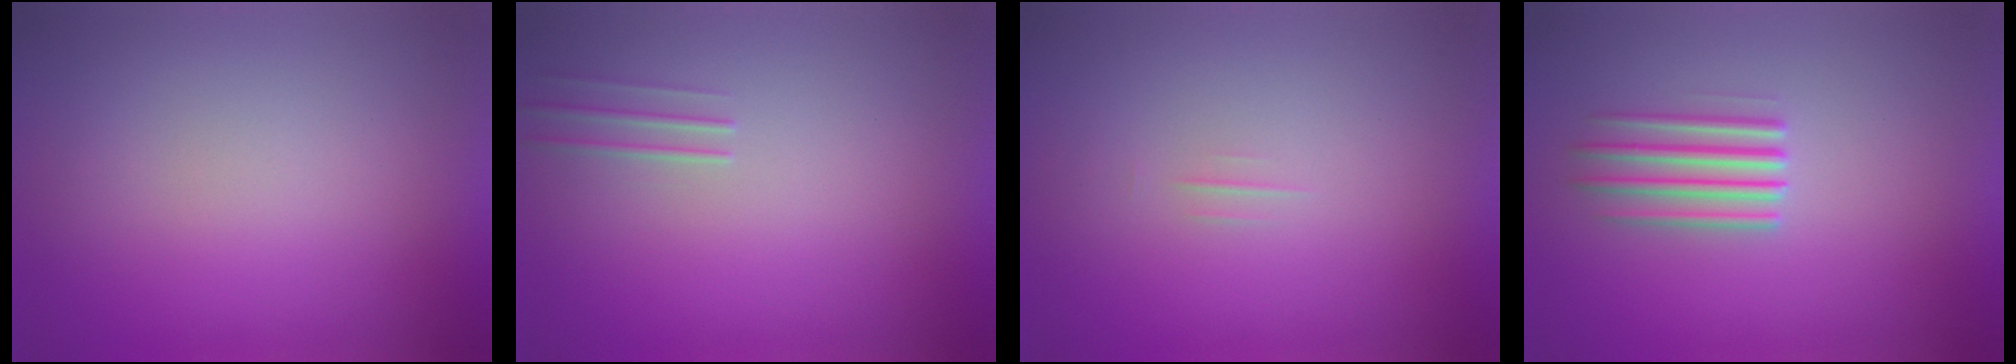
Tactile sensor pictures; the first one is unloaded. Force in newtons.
{"total": 1.2}
{"total": 1.3}
{"total": 2.7}